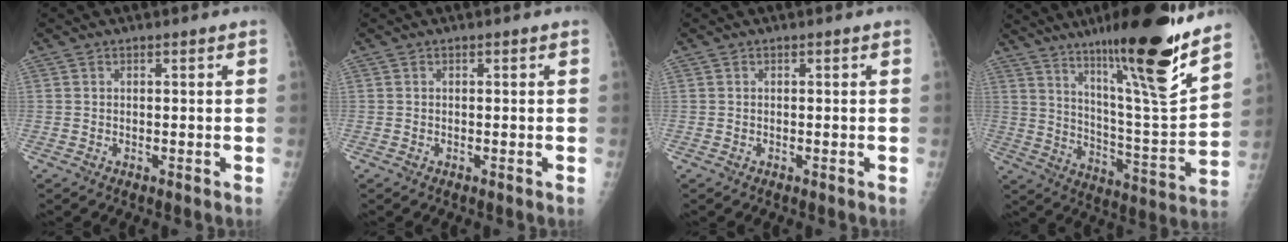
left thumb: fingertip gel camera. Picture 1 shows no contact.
{"total": 0.0}
{"total": 0.0}
{"total": 23.0, "force": [15.8, 2.0, 16.6], "torque": [-0.230, -0.082, 0.260]}